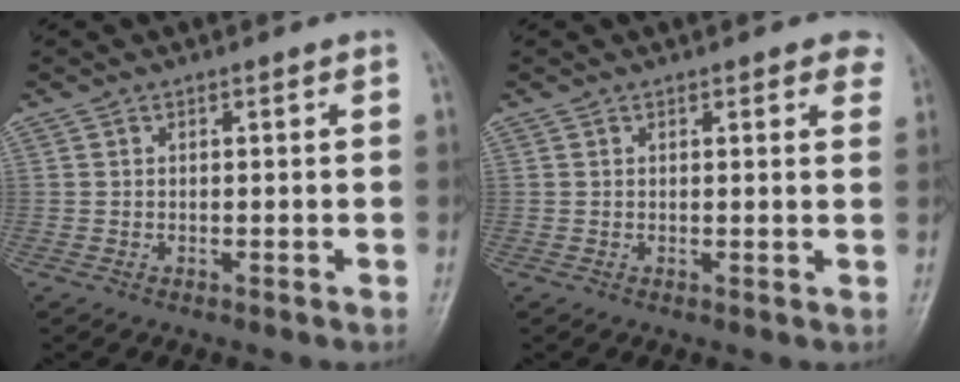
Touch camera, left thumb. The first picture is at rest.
{"total": 3.5, "force": [2.3, 1.4, 2.1], "torque": [-0.002, -0.003, 0.020]}